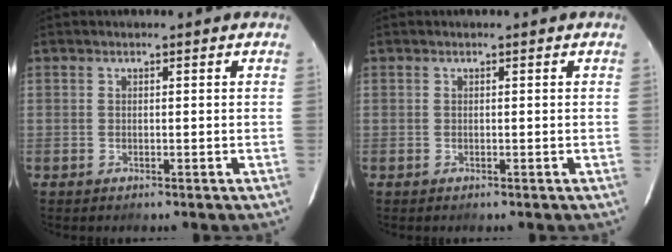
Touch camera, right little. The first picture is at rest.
{"total": 0.0}